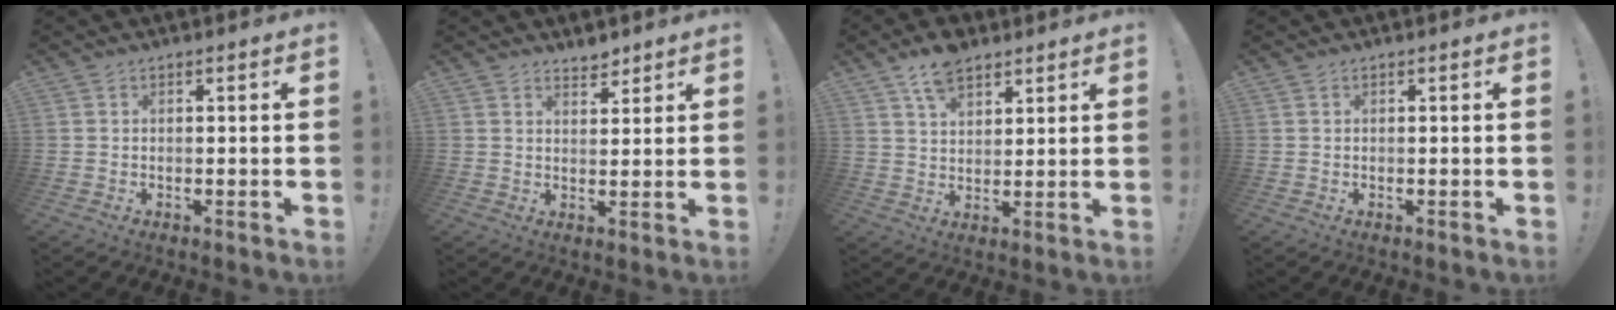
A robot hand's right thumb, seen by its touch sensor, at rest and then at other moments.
{"total": 3.4, "force": [3.1, 1.2, 0.7], "torque": [0.009, -0.025, 0.052]}
{"total": 8.4, "force": [6.0, 4.3, 3.9], "torque": [-0.070, -0.024, 0.113]}
{"total": 0.0}